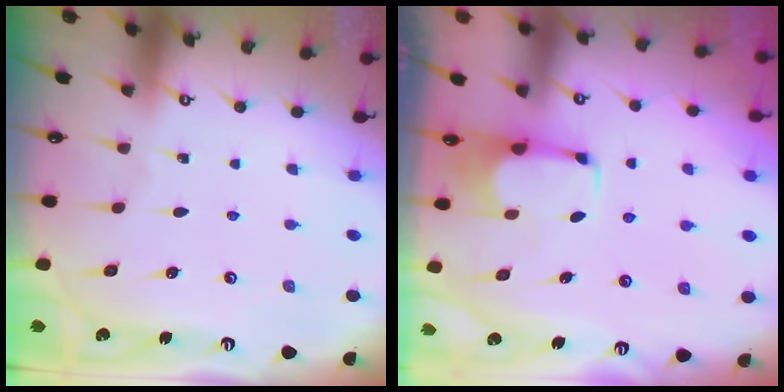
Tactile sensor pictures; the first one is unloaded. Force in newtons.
{"total": 1.7, "press": 1.5, "slide": 0.7}